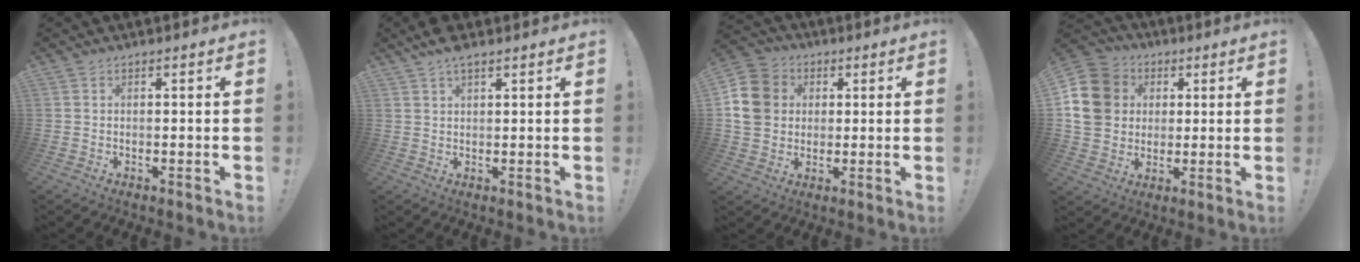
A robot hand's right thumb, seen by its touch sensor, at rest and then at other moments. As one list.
[{"total": 4.4, "force": [3.3, 1.4, 2.5], "torque": [-0.051, -0.014, 0.062]}, {"total": 12.3, "force": [2.1, 10.9, 5.4], "torque": [-0.096, 0.003, 0.045]}, {"total": 15.5, "force": [2.7, 13.5, 7.2], "torque": [-0.109, 0.000, 0.058]}]